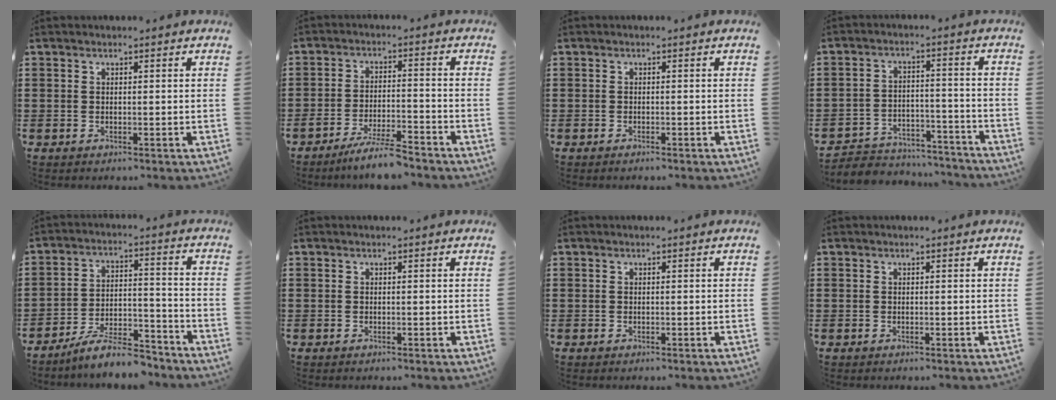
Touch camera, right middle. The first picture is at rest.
{"total": 5.8, "force": [-5.1, 0.2, 2.6], "torque": [-0.056, -0.008, -0.098]}
{"total": 0.6, "force": [-0.5, 0.1, 0.2], "torque": [-0.006, -0.001, -0.010]}
{"total": 4.6, "force": [-4.5, 1.0, 0.2], "torque": [-0.007, 0.011, -0.095]}
{"total": 8.6, "force": [-7.7, 1.2, 3.8], "torque": [-0.068, 0.015, -0.145]}
{"total": 0.0}
{"total": 0.0}
{"total": 0.0}